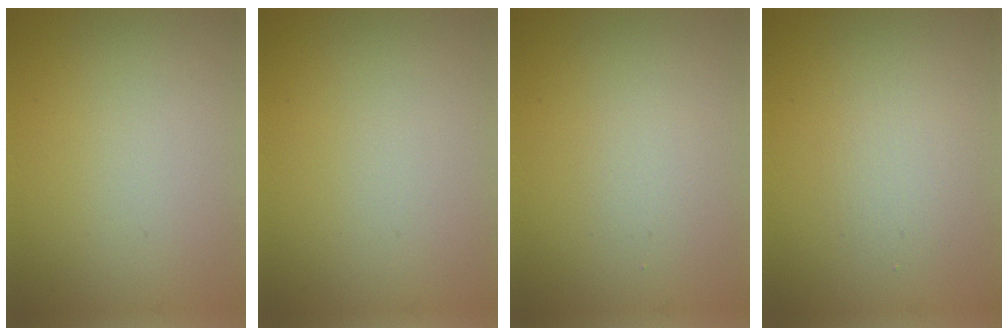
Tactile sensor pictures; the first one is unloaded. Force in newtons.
{"total": 0.0}
{"total": 1.1, "press": 1.1, "slide": 0.1}
{"total": 1.7, "press": 1.7, "slide": 0.2}